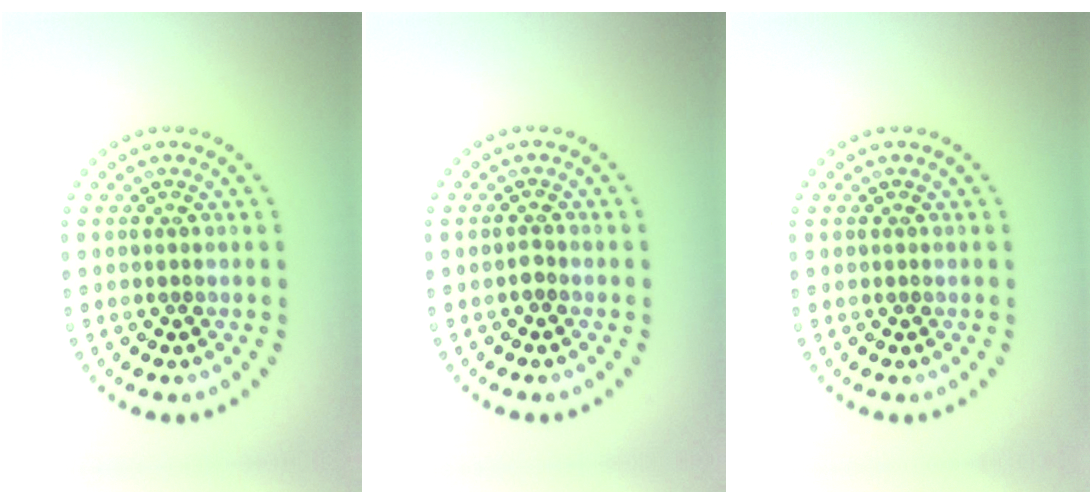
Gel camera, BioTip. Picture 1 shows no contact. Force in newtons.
{"total": 0.7, "press": 0.4, "slide": 0.6}
{"total": 0.0}